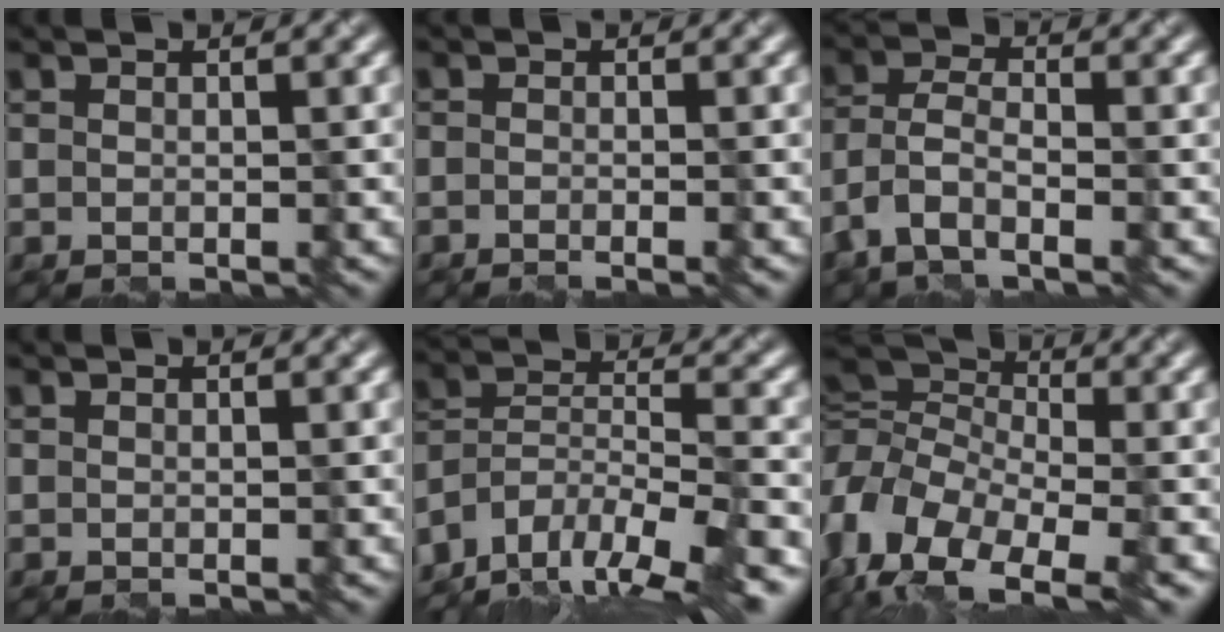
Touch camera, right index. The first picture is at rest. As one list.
[{"total": 1.5, "force": [-0.8, 0.7, 1.1], "torque": [0.001, -0.004, -0.015]}, {"total": 4.4, "force": [-3.0, 1.7, 2.6], "torque": [-0.063, -0.003, -0.066]}, {"total": 0.0}, {"total": 14.6, "force": [-12.4, 5.2, 5.9], "torque": [-0.117, 0.002, -0.168]}, {"total": 13.5, "force": [-4.2, 8.9, 9.3], "torque": [-0.201, -0.011, -0.050]}]